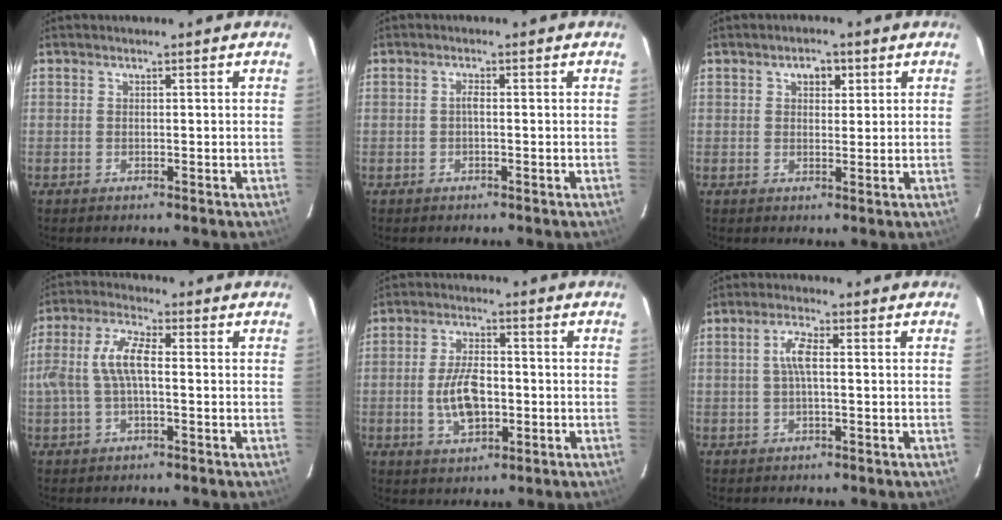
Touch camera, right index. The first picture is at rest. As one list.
[{"total": 1.0, "force": [-0.2, 0.3, 0.9], "torque": [-0.018, 0.005, -0.005]}, {"total": 3.0, "force": [1.3, 2.1, 1.7], "torque": [-0.020, 0.011, 0.021]}, {"total": 8.3, "force": [-0.4, 3.3, 7.5], "torque": [-0.160, 0.016, -0.004]}, {"total": 8.5, "force": [-1.5, 4.5, 7.1], "torque": [-0.141, 0.001, -0.021]}, {"total": 3.7, "force": [0.2, 0.9, 3.5], "torque": [-0.072, 0.006, 0.005]}]